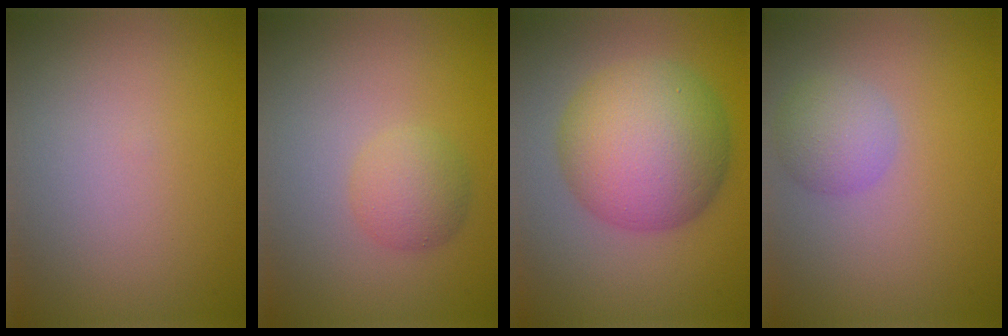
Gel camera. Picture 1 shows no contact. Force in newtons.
{"total": 2.5, "press": 2.5, "slide": 0.1}
{"total": 9.8, "press": 9.8, "slide": 0.1}
{"total": 2.6, "press": 2.6, "slide": 0.1}